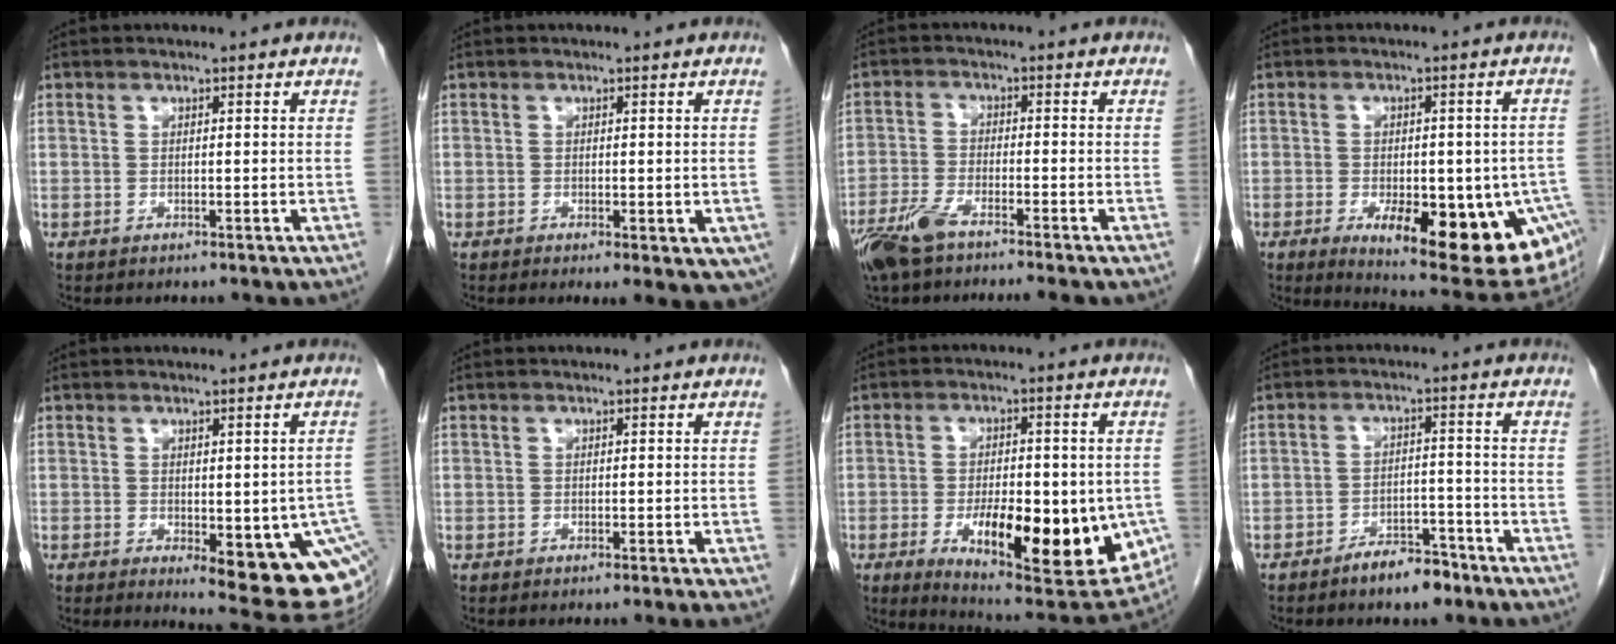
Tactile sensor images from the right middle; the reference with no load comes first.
{"total": 8.0, "force": [-3.7, 3.4, 6.2], "torque": [-0.070, -0.015, -0.049]}
{"total": 7.8, "force": [-6.1, 0.9, 4.9], "torque": [-0.094, -0.016, -0.111]}
{"total": 20.3, "force": [-8.2, 7.0, 17.2], "torque": [-0.155, -0.009, -0.092]}
{"total": 13.9, "force": [-4.6, 4.7, 12.2], "torque": [-0.104, -0.003, -0.043]}
{"total": 2.3, "force": [-1.1, 0.3, 2.0], "torque": [-0.021, -0.006, -0.014]}
{"total": 20.8, "force": [-5.7, 6.9, 18.7], "torque": [-0.224, -0.025, -0.061]}
{"total": 5.2, "force": [-4.1, 2.0, 2.5], "torque": [-0.038, 0.007, -0.064]}